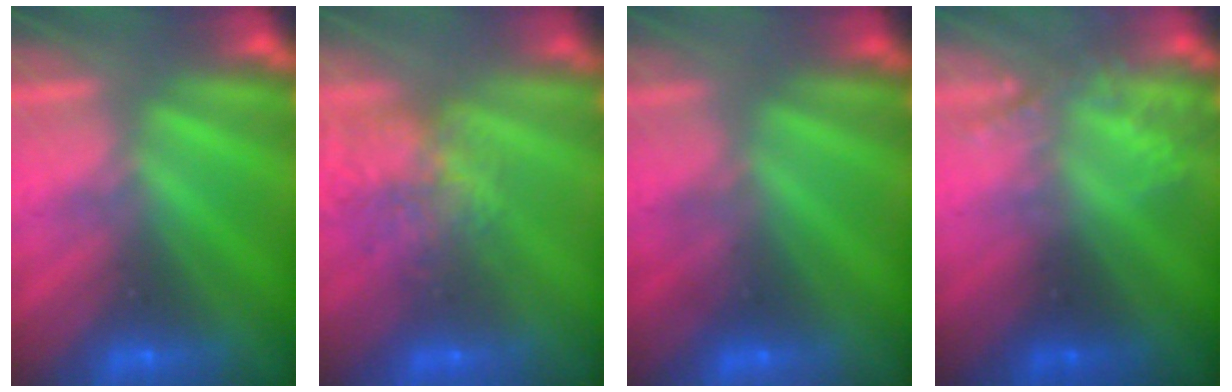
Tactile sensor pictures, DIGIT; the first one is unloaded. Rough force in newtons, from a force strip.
{"total": 7.7}
{"total": 1.7}
{"total": 1.9}